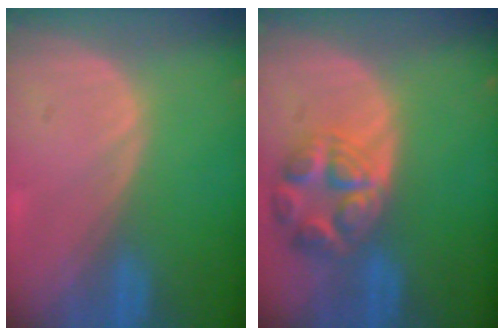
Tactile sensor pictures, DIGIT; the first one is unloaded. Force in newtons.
{"total": 7.9, "press": 7.0, "slide": 3.6}